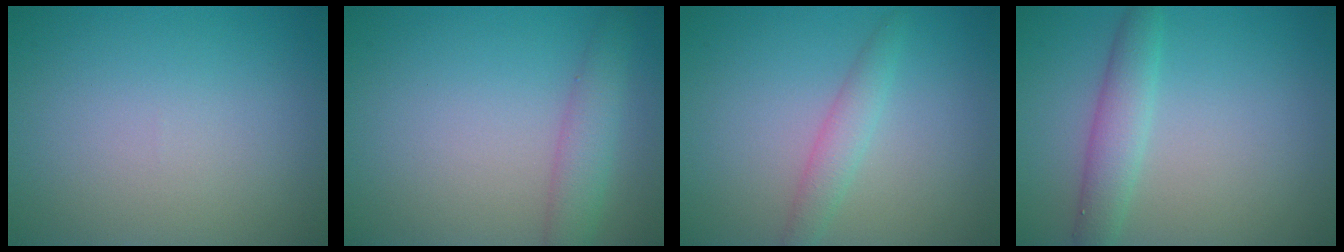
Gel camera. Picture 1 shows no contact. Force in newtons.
{"total": 2.9, "press": 2.9, "slide": 0.1}
{"total": 2.1, "press": 2.1, "slide": 0.1}
{"total": 2.9, "press": 2.9, "slide": 0.1}